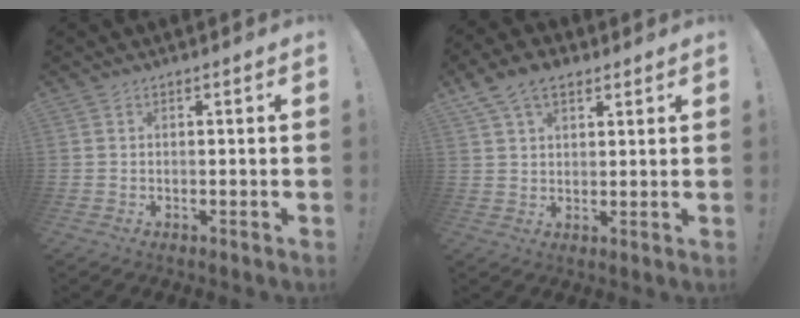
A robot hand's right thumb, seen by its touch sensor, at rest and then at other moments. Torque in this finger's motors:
{"motor_torque": [0.05, 0.15, 0.63, 0.39, 0.04]}